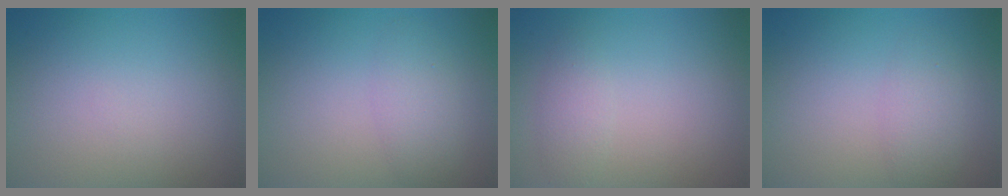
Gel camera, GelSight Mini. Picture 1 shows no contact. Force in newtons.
{"total": 2.5, "press": 2.5, "slide": 0.0}
{"total": 1.6, "press": 1.6, "slide": 0.1}
{"total": 2.2, "press": 2.2, "slide": 0.1}